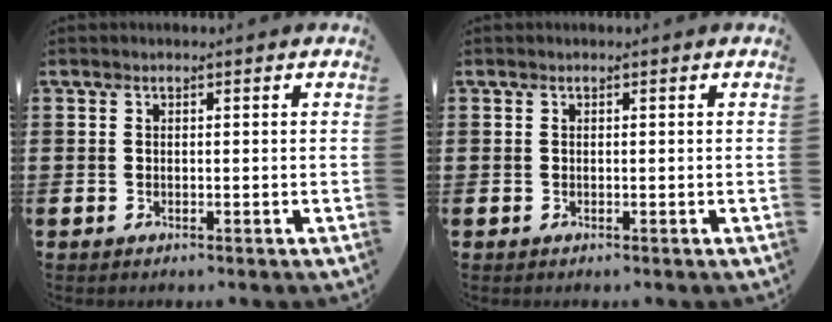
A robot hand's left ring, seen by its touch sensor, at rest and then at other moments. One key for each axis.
{"total": 0.0}